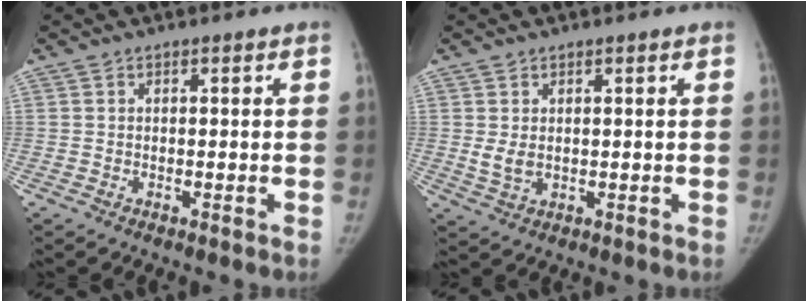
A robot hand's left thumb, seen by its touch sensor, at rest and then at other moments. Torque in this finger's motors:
{"motor_torque": [-0.14, -0.05, 0.41, -0.44, 0.01]}